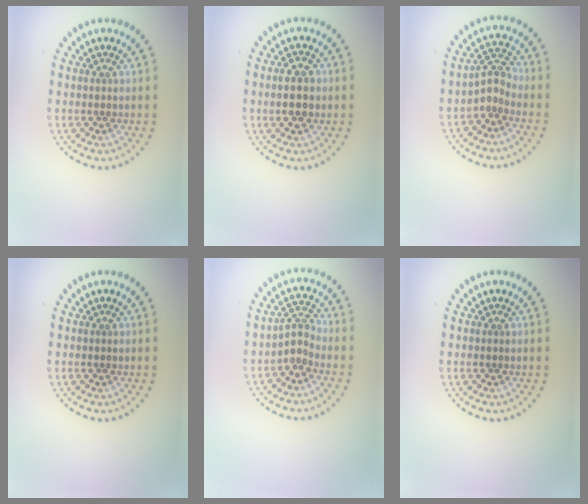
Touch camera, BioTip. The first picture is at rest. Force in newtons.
{"total": 3.1, "press": 3.1, "slide": 0.1}
{"total": 2.1, "press": 1.5, "slide": 1.4}
{"total": 0.0}
{"total": 2.1, "press": 1.5, "slide": 1.5}
{"total": 0.0}